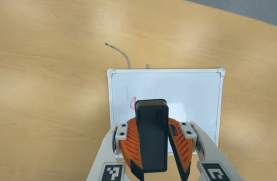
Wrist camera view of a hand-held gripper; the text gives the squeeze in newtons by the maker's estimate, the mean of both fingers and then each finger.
{"total": 9.8, "left": 10.3, "right": 9.3}